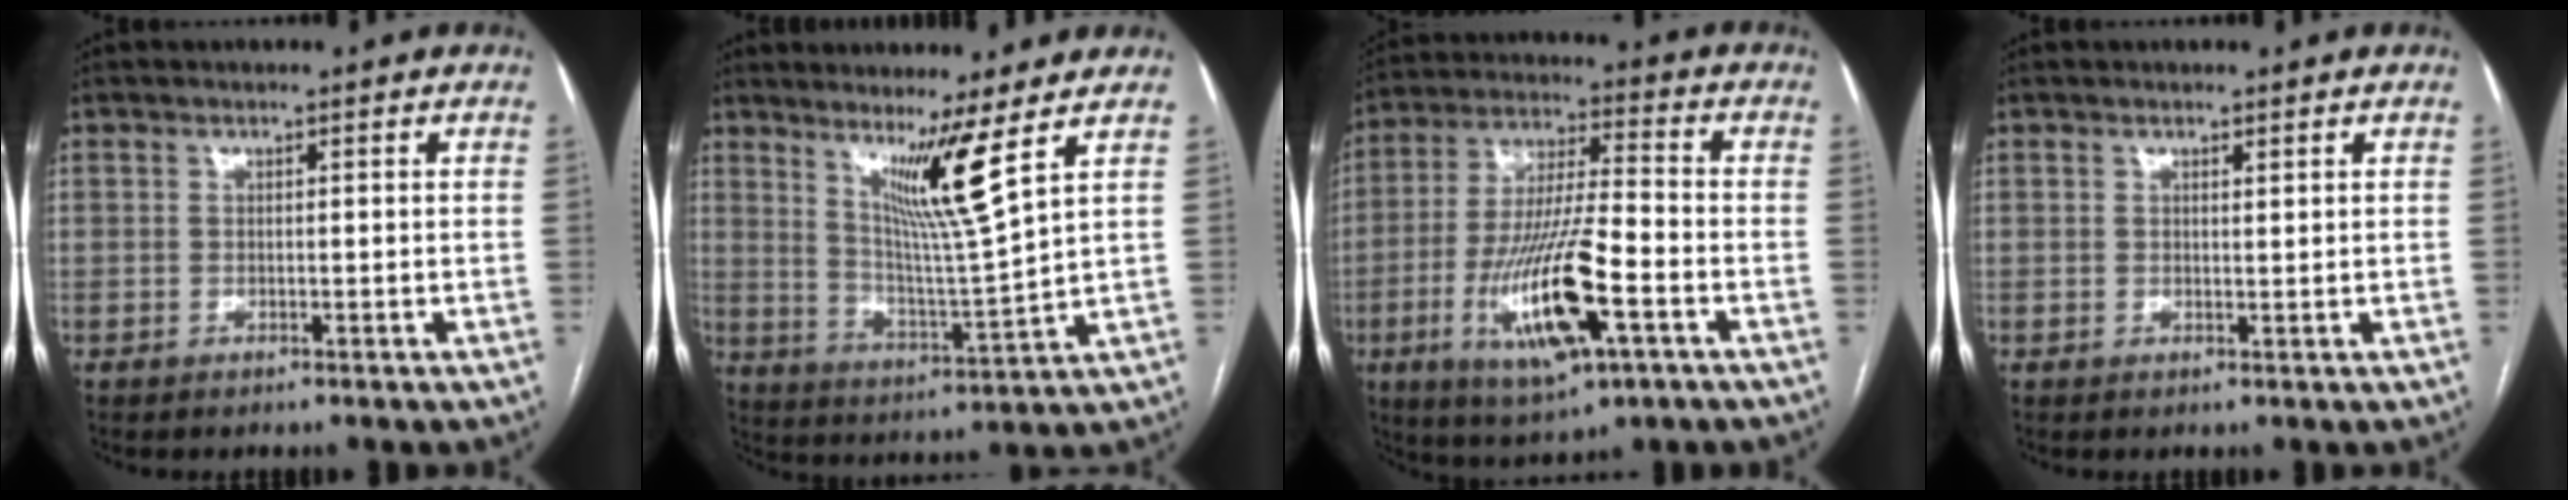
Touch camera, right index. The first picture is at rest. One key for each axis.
{"total": 9.0, "fx": 5.3, "fy": -2.3, "fz": 6.9, "tx": -0.120, "ty": -0.028, "tz": 0.099}
{"total": 16.6, "fx": -5.9, "fy": 2.8, "fz": 15.3, "tx": -0.303, "ty": -0.018, "tz": -0.098}
{"total": 0.6, "fx": 0.4, "fy": 0.0, "fz": 0.4, "tx": -0.006, "ty": -0.003, "tz": 0.006}